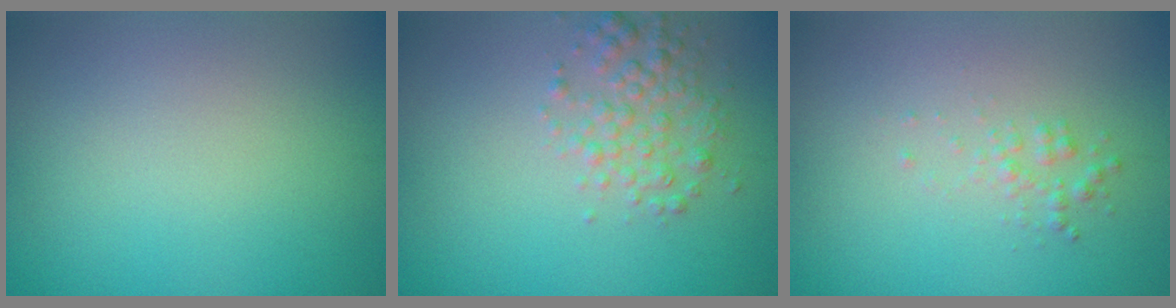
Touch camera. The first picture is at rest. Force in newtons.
{"total": 2.7, "press": 2.7, "slide": 0.0}
{"total": 1.2, "press": 1.2, "slide": 0.0}